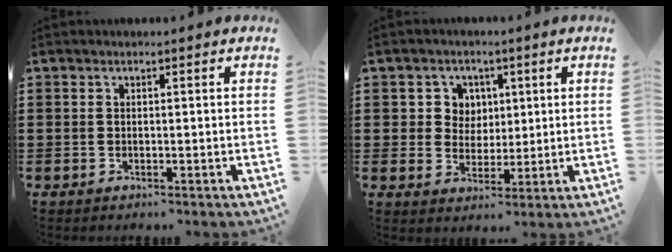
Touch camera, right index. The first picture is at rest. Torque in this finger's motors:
{"motor_torque": [0.17, 0.03, 0.06, 0.04]}